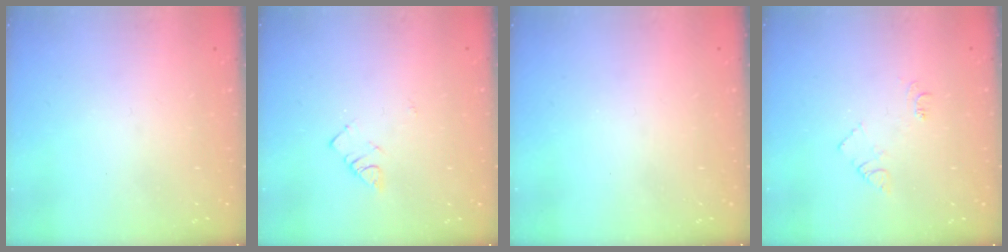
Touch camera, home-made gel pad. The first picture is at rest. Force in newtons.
{"total": 2.9, "press": 2.9, "slide": 0.5}
{"total": 0.0}
{"total": 5.9, "press": 5.8, "slide": 0.8}